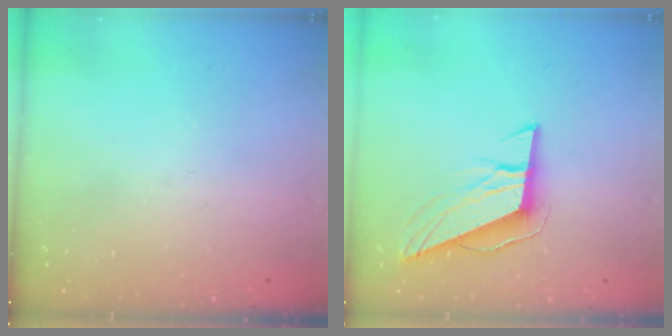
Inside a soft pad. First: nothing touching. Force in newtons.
{"total": 9.7, "press": 9.4, "slide": 2.3}